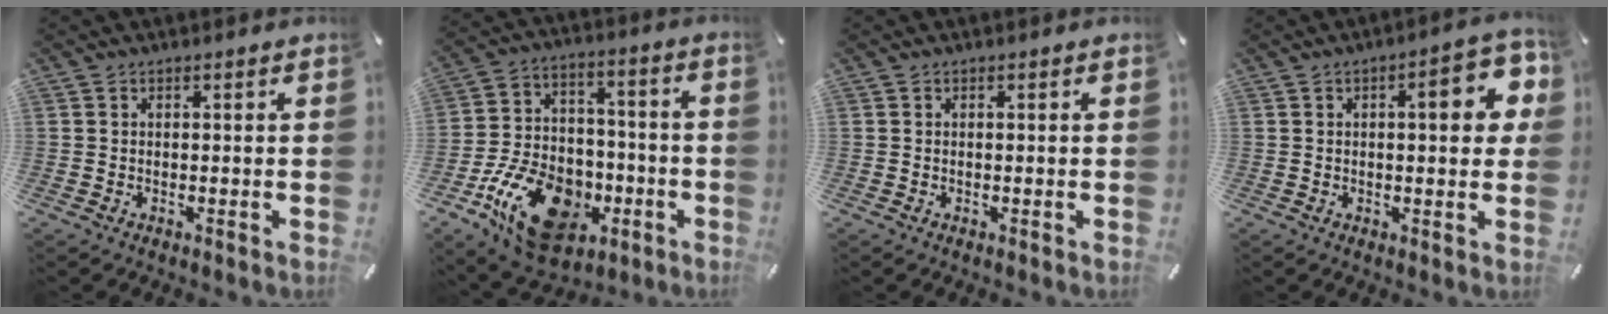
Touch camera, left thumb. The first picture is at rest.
{"total": 20.4, "force": [-8.7, 13.8, 12.2], "torque": [-0.204, 0.053, -0.133]}
{"total": 0.0}
{"total": 10.8, "force": [2.7, 3.8, 9.7], "torque": [-0.113, -0.011, 0.034]}